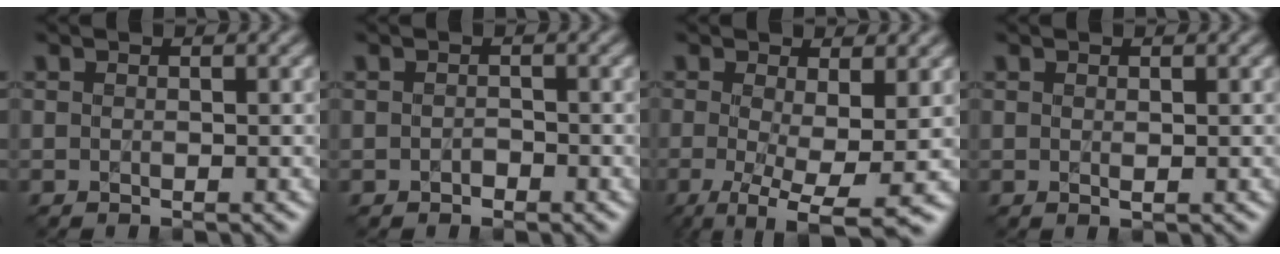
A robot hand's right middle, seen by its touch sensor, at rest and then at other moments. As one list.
[{"total": 0.5, "force": [0.1, 0.5, 0.2], "torque": [-0.005, 0.001, -0.001]}, {"total": 6.4, "force": [-1.3, 1.5, 6.1], "torque": [-0.103, -0.015, -0.019]}, {"total": 0.7, "force": [0.6, 0.1, 0.2], "torque": [-0.008, 0.002, 0.009]}]